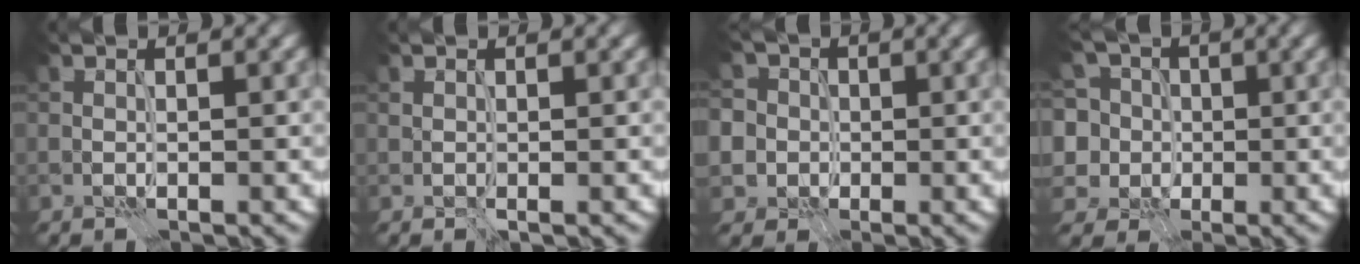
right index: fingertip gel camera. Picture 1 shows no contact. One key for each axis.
{"total": 0.0}
{"total": 7.7, "fx": 1.8, "fy": 7.0, "fz": 2.6, "tx": -0.053, "ty": 0.031, "tz": 0.003}
{"total": 9.4, "fx": 3.0, "fy": 8.0, "fz": 3.7, "tx": -0.080, "ty": 0.032, "tz": 0.023}